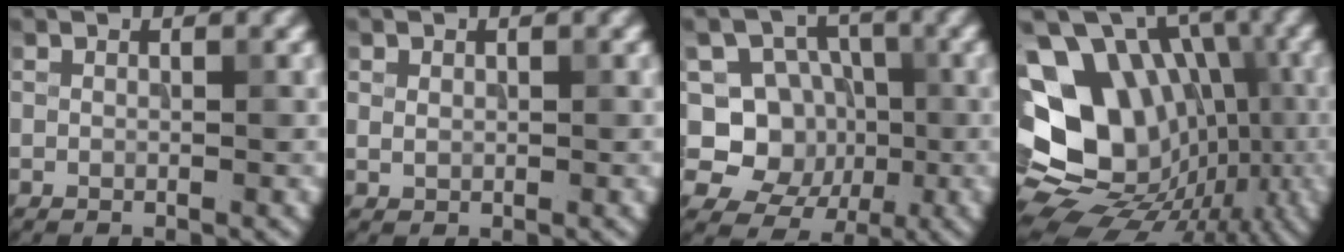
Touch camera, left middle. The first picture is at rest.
{"total": 0.9, "force": [0.3, 0.8, 0.4], "torque": [-0.008, -0.002, 0.009]}
{"total": 8.1, "force": [-0.4, 7.4, 3.3], "torque": [-0.051, 0.012, -0.034]}
{"total": 17.5, "force": [-0.1, 13.5, 11.1], "torque": [-0.175, 0.016, 0.010]}